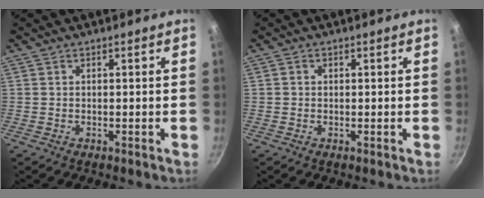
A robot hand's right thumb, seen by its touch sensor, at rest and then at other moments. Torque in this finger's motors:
{"motor_torque": [-0.12, -0.03, 0.13, -0.12, -0.07]}